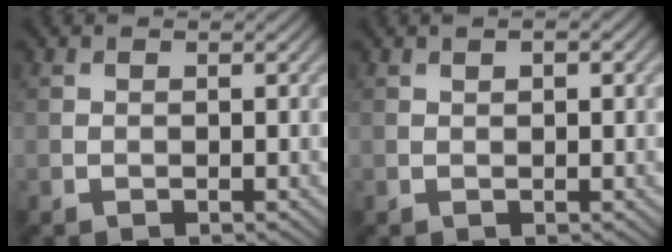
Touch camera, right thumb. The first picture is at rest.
{"total": 1.2, "force": [0.5, 0.3, 1.0], "torque": [-0.017, 0.001, 0.007]}